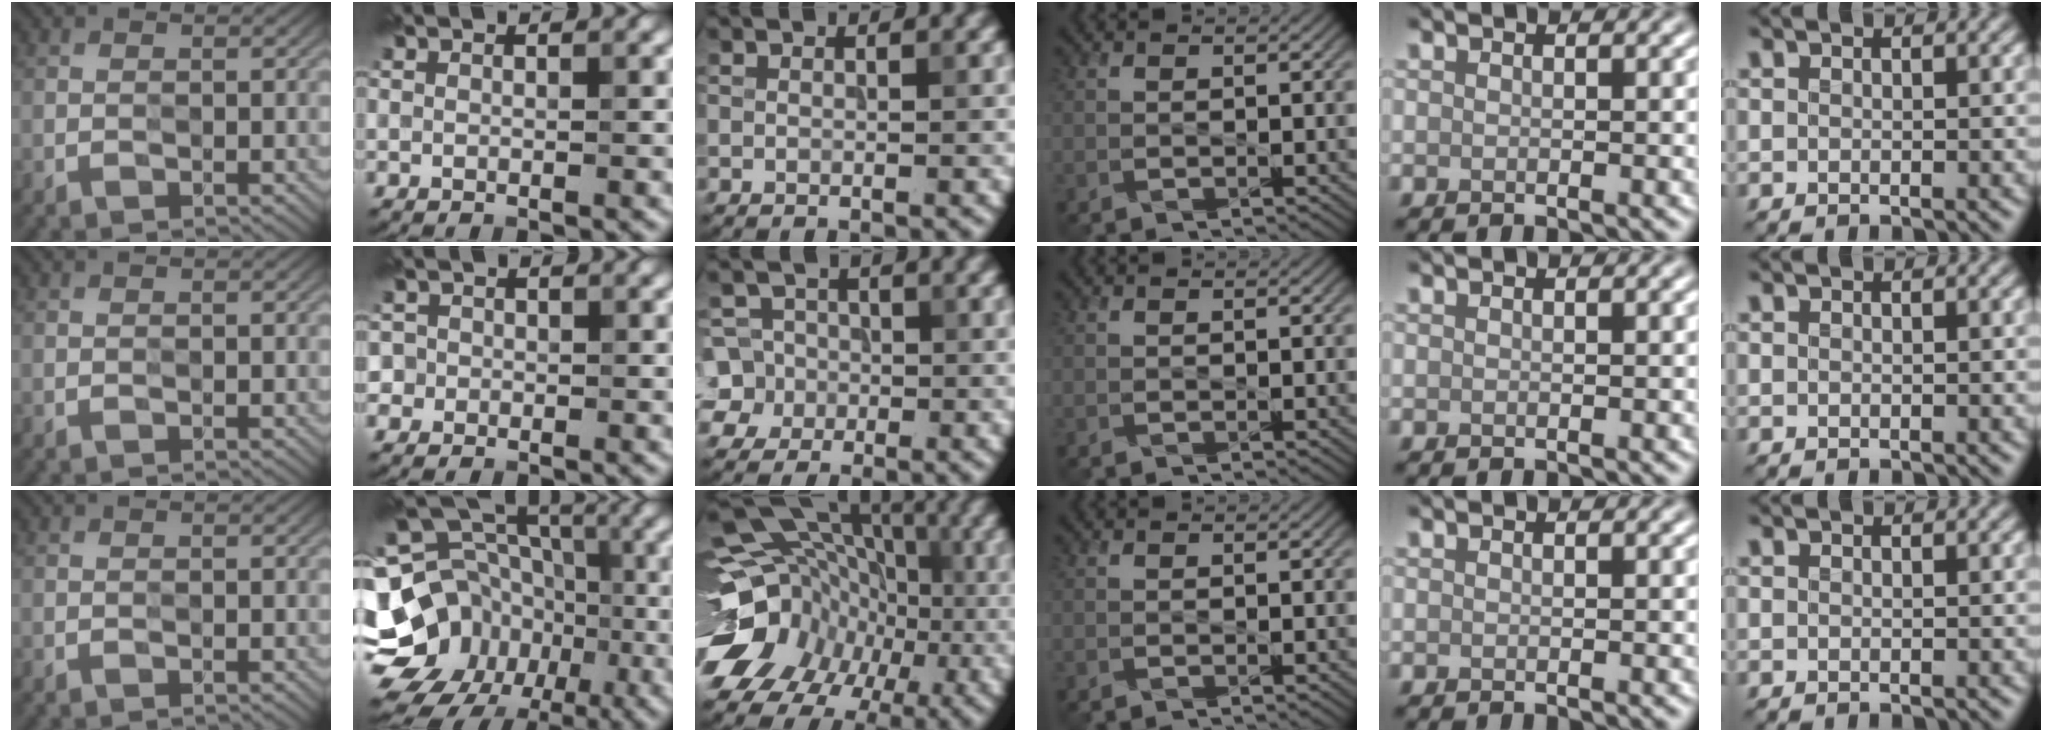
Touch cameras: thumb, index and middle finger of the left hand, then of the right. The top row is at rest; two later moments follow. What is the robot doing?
{"motion": "press", "object": "sticky note"}